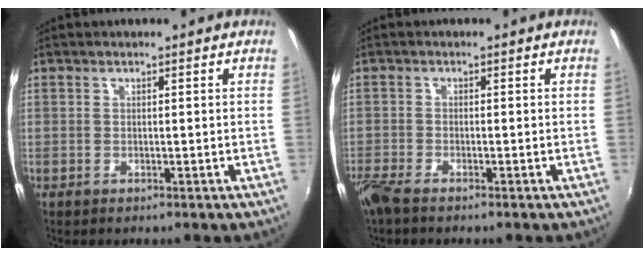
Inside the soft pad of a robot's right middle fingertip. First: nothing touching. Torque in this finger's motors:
{"motor_torque": [1.07, -1.07, 0.62, 0.21]}